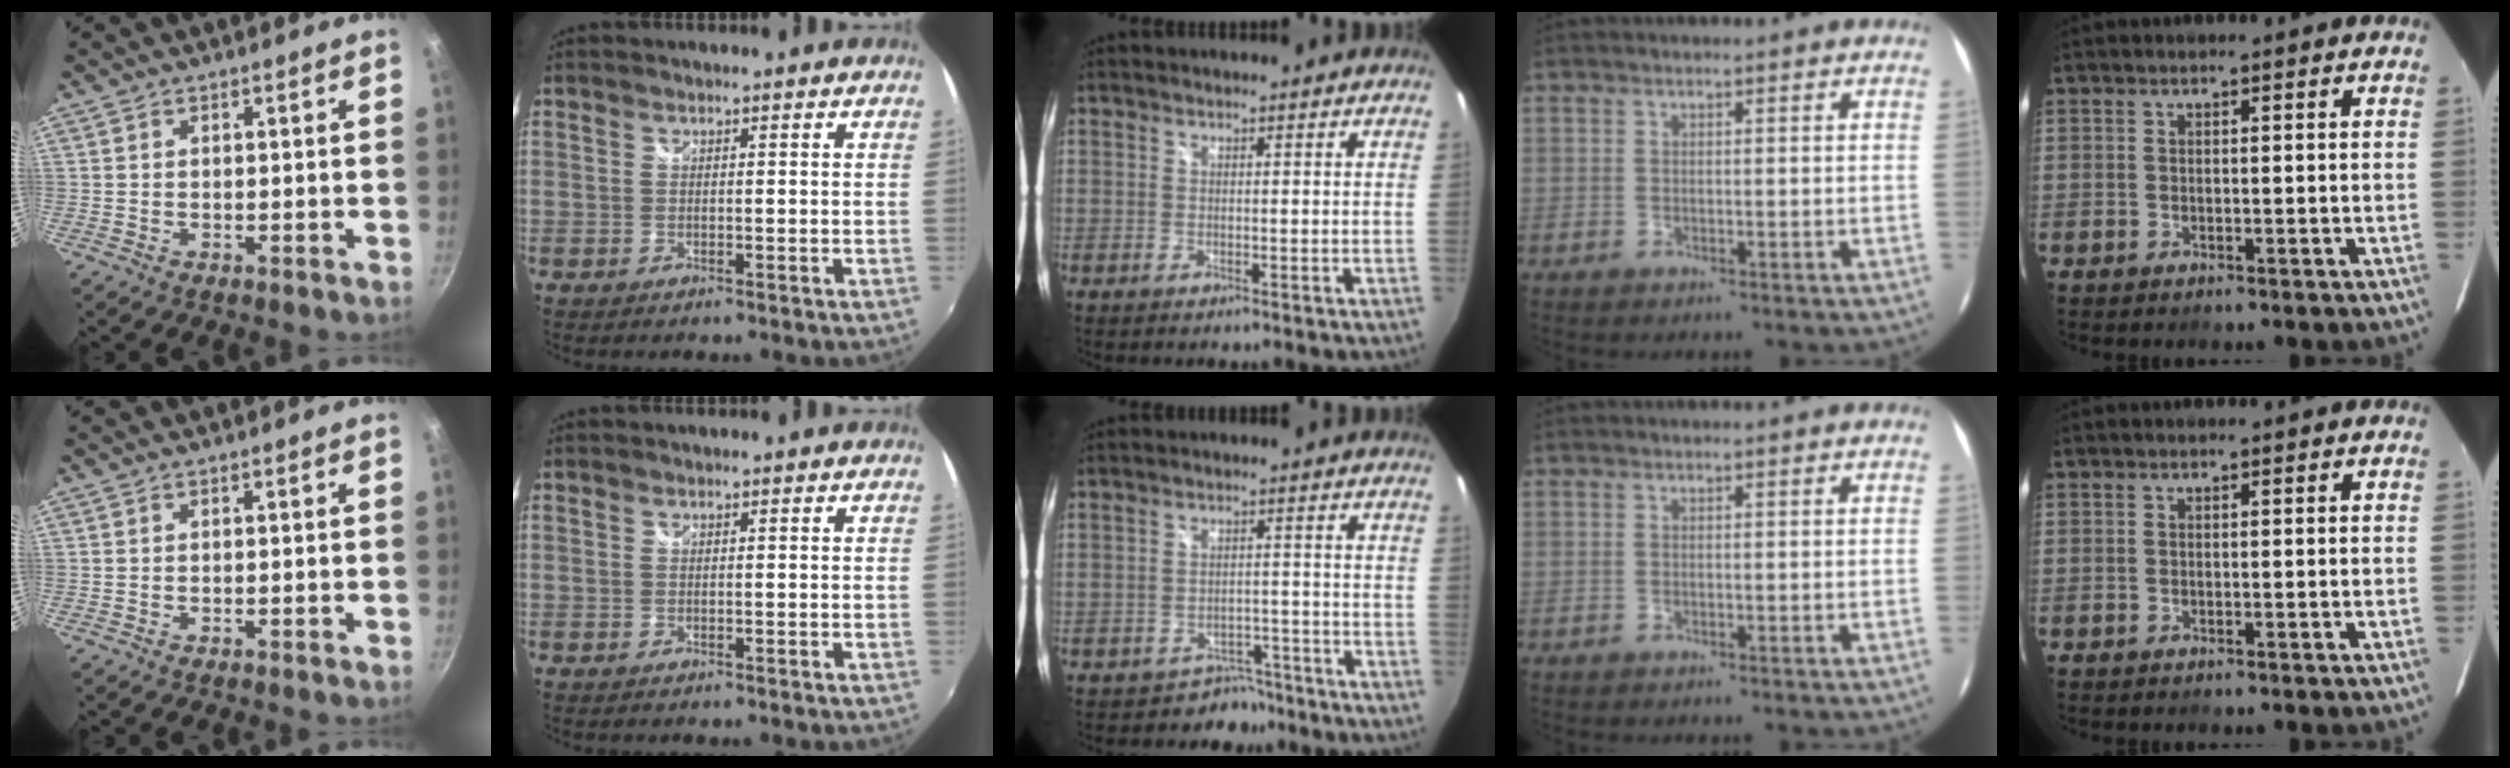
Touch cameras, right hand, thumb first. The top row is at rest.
{"middle": {"total": 5.1, "force": [-3.9, 3.2, -0.2], "torque": [0.006, 0.026, -0.055]}}